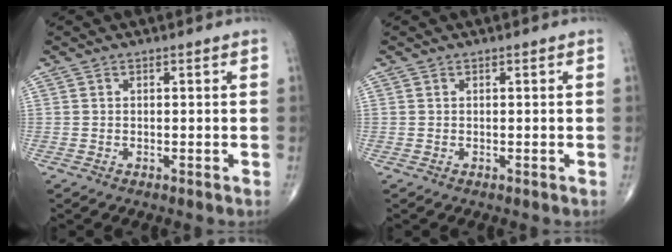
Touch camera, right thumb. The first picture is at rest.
{"total": 0.0}